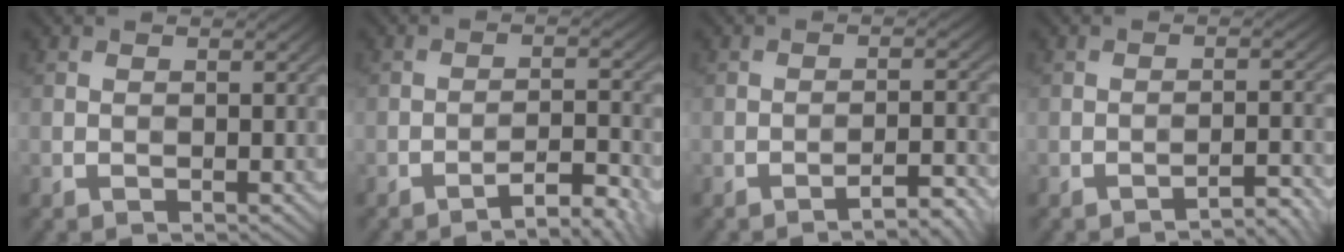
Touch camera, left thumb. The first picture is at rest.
{"total": 5.3, "force": [-3.9, 0.9, 3.5], "torque": [-0.048, 0.017, -0.060]}
{"total": 3.7, "force": [-2.9, 0.4, 2.2], "torque": [-0.032, 0.015, -0.047]}
{"total": 3.0, "force": [-2.6, 0.2, 1.5], "torque": [-0.013, 0.014, -0.042]}